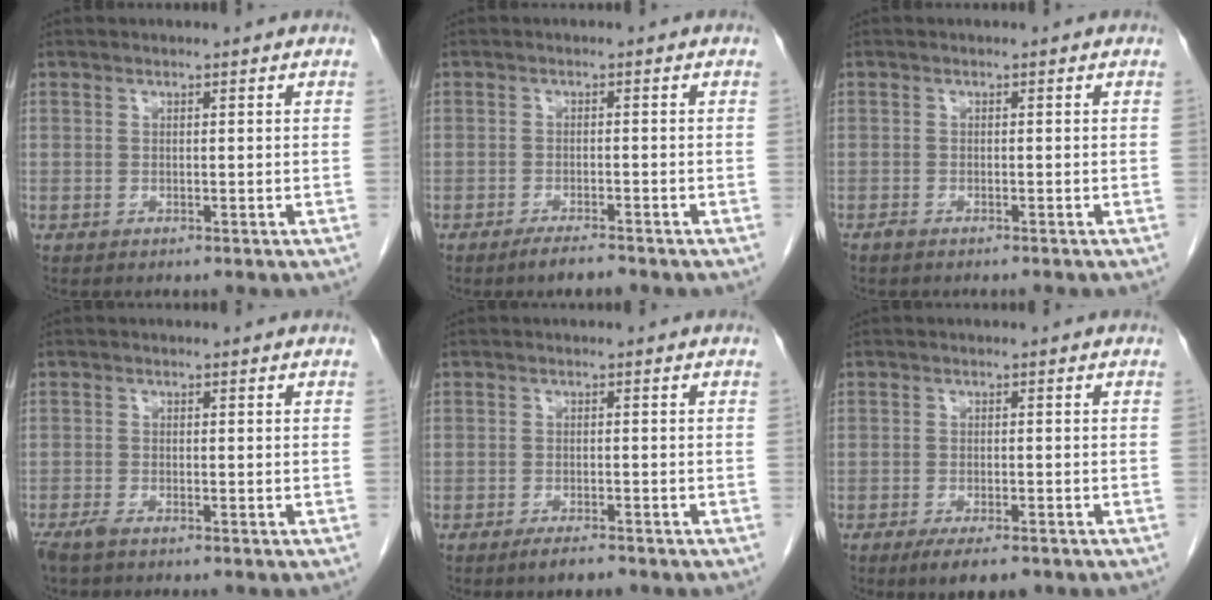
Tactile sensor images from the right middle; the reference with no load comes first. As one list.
[{"total": 2.7, "force": [-2.2, 0.2, 1.5], "torque": [-0.032, -0.004, -0.038]}, {"total": 1.5, "force": [-1.3, 0.2, 0.6], "torque": [-0.015, -0.002, -0.018]}, {"total": 2.2, "force": [-1.7, 0.5, 1.3], "torque": [-0.029, -0.006, -0.031]}, {"total": 2.5, "force": [-1.9, 0.4, 1.5], "torque": [-0.031, -0.004, -0.031]}, {"total": 4.9, "force": [-3.4, 1.3, 3.3], "torque": [-0.049, -0.008, -0.049]}]